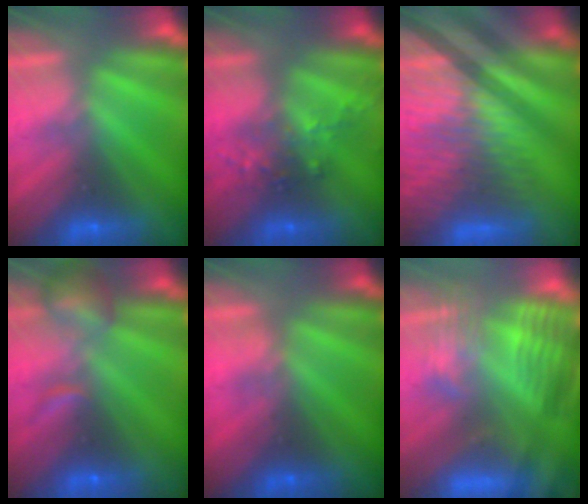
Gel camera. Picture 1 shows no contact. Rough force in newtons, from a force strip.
{"total": 2.6}
{"total": 8.2}
{"total": 6.4}
{"total": 3.8}
{"total": 12.7}